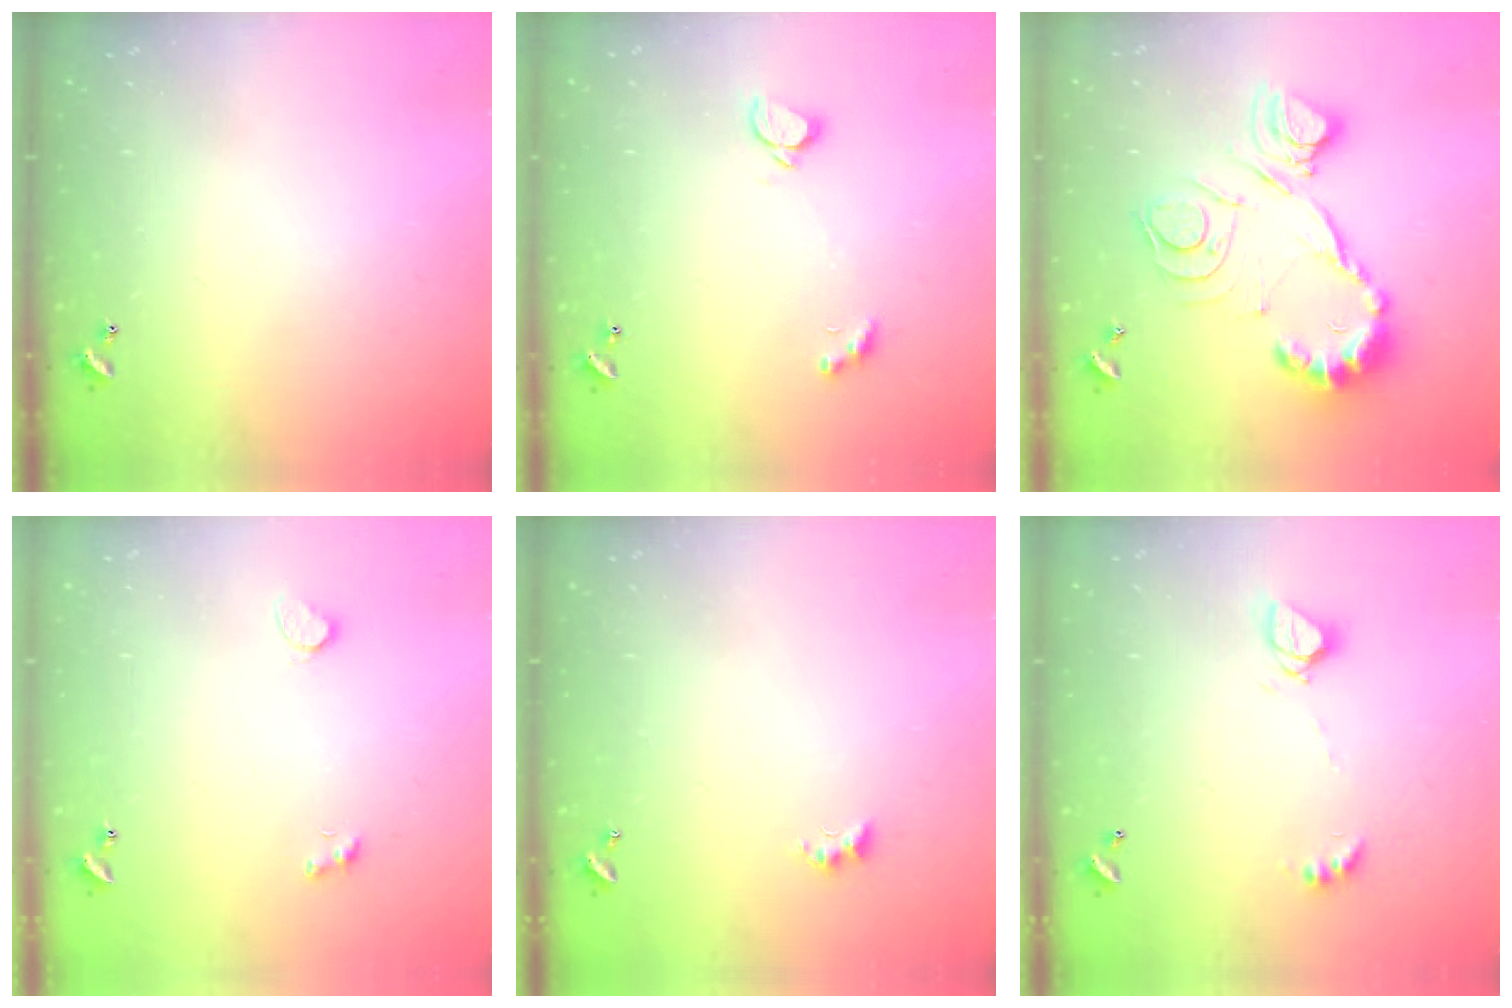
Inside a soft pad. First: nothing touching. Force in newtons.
{"total": 1.8, "press": 1.6, "slide": 0.8}
{"total": 21.4, "press": 21.4, "slide": 1.9}
{"total": 3.9, "press": 3.8, "slide": 1.1}
{"total": 2.7, "press": 2.6, "slide": 0.6}
{"total": 6.4, "press": 6.4, "slide": 0.6}